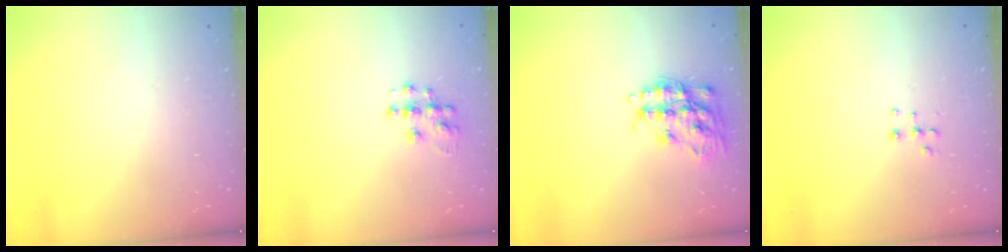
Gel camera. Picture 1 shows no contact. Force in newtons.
{"total": 7.9, "press": 7.9, "slide": 0.3}
{"total": 16.6, "press": 16.5, "slide": 1.0}
{"total": 5.3, "press": 5.2, "slide": 0.5}